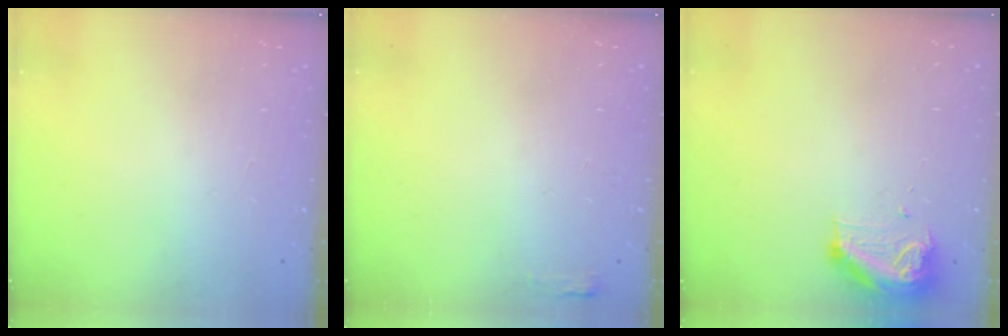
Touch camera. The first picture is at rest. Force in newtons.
{"total": 2.7, "press": 2.6, "slide": 0.8}
{"total": 9.8, "press": 9.8, "slide": 0.5}